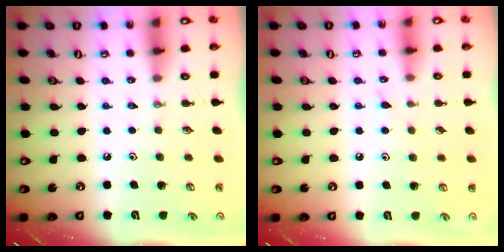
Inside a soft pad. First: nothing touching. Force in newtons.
{"total": 6.0, "press": 6.0, "slide": 0.6}